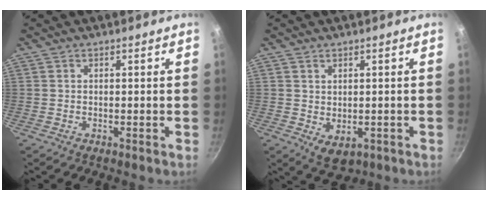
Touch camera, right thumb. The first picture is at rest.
{"total": 3.9, "force": [0.0, 3.0, 2.6], "torque": [-0.029, -0.007, 0.009]}